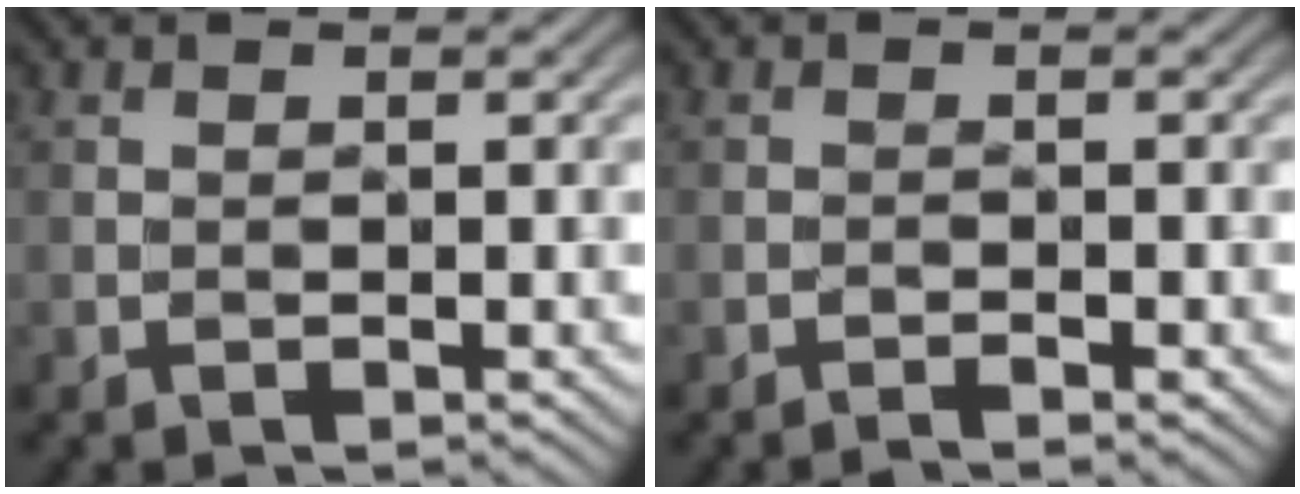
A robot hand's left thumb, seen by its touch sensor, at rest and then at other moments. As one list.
[{"total": 1.5, "force": [-1.2, -0.1, 0.9], "torque": [-0.019, 0.002, -0.020]}]